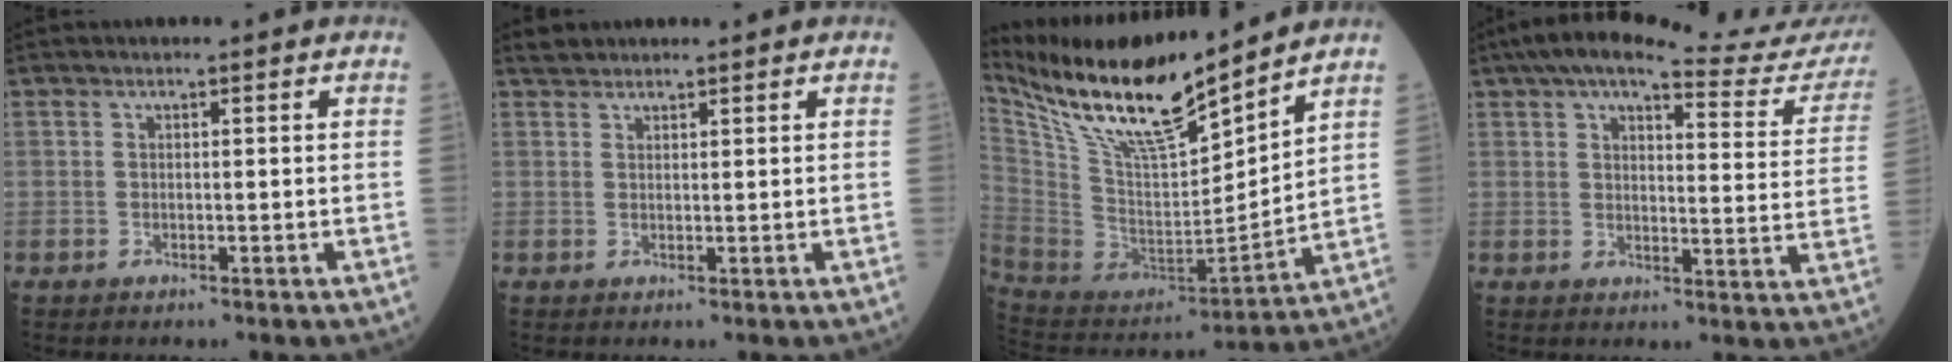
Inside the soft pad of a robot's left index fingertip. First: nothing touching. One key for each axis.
{"total": 1.6, "fx": 1.5, "fy": 0.5, "fz": -0.1, "tx": -0.005, "ty": 0.014, "tz": 0.030}
{"total": 19.3, "fx": 15.6, "fy": 2.2, "fz": 11.1, "tx": -0.214, "ty": -0.006, "tz": 0.298}
{"total": 23.3, "fx": 21.2, "fy": 2.1, "fz": 9.4, "tx": -0.131, "ty": -0.037, "tz": 0.250}